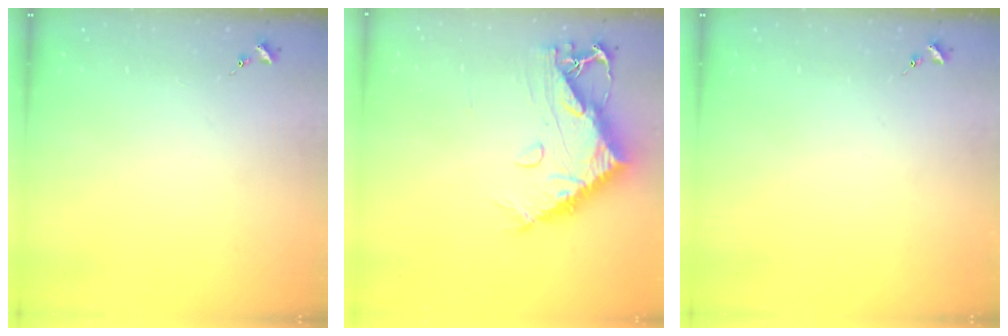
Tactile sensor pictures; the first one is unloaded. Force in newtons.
{"total": 13.4, "press": 13.3, "slide": 1.5}
{"total": 0.0}